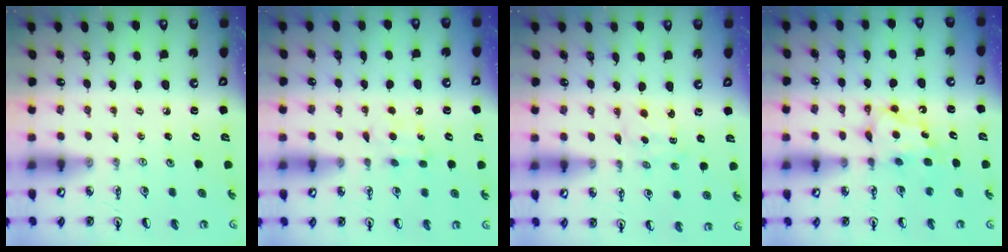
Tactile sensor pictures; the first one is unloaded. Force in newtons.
{"total": 7.6, "press": 7.5, "slide": 0.8}
{"total": 2.1, "press": 2.1, "slide": 0.3}
{"total": 6.2, "press": 6.2, "slide": 0.3}